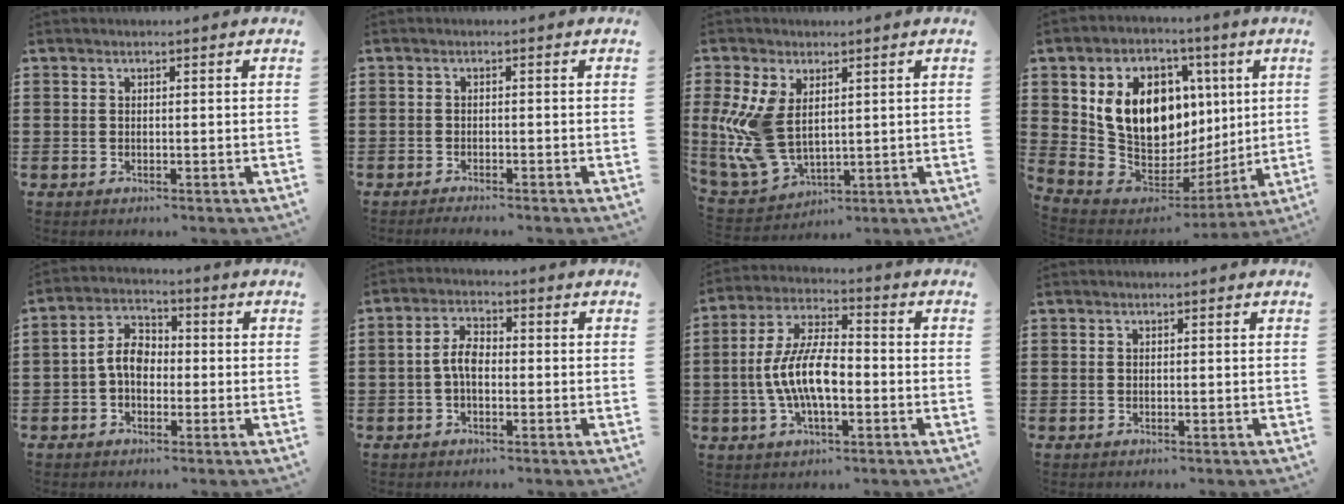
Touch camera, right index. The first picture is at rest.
{"total": 1.1, "force": [-1.1, 0.0, 0.0], "torque": [-0.003, 0.001, -0.022]}
{"total": 9.7, "force": [1.7, 5.8, 7.6], "torque": [-0.188, -0.013, 0.035]}
{"total": 13.3, "force": [3.7, 10.0, 8.0], "torque": [-0.175, -0.007, 0.072]}
{"total": 5.5, "force": [-0.6, 3.6, 4.1], "torque": [-0.095, 0.008, -0.015]}
{"total": 4.2, "force": [-0.8, 2.1, 3.5], "torque": [-0.079, 0.002, -0.018]}
{"total": 9.9, "force": [-1.9, 4.0, 8.8], "torque": [-0.200, -0.005, -0.043]}
{"total": 0.0}